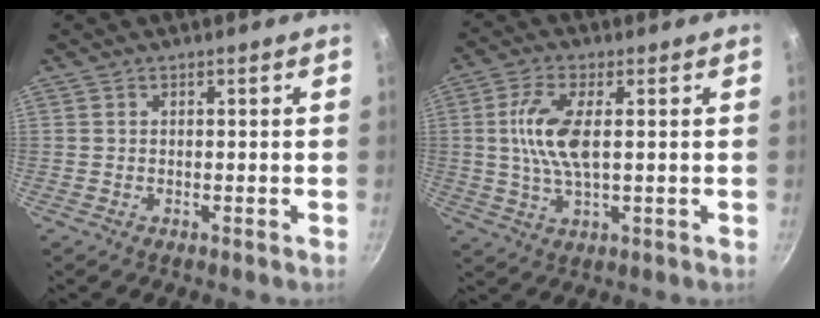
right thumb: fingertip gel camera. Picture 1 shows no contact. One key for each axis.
{"total": 9.0, "fx": 1.0, "fy": 3.6, "fz": 8.2, "tx": -0.172, "ty": 0.004, "tz": 0.017}